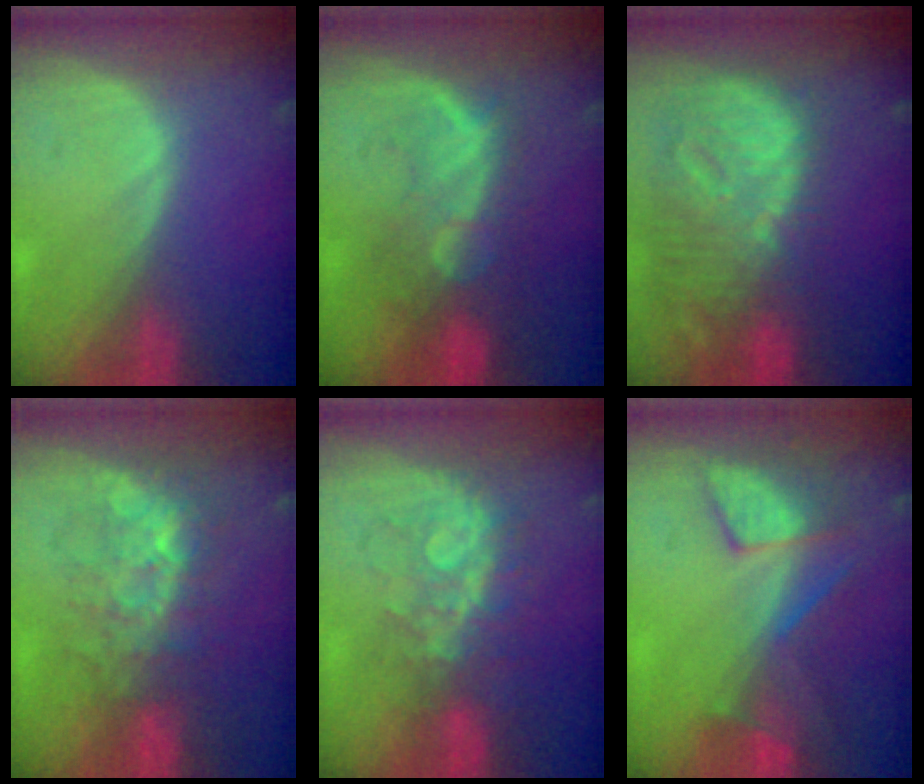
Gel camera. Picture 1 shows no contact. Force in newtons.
{"total": 9.6, "press": 8.5, "slide": 4.6}
{"total": 12.7, "press": 10.9, "slide": 6.4}
{"total": 8.0, "press": 7.5, "slide": 2.8}
{"total": 8.1, "press": 7.1, "slide": 3.9}
{"total": 8.1, "press": 7.2, "slide": 3.9}